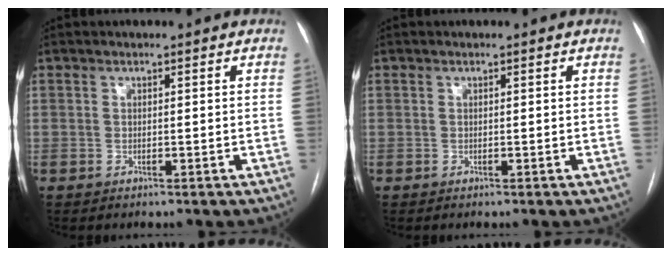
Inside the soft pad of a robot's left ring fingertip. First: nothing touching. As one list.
[{"total": 0.0}]